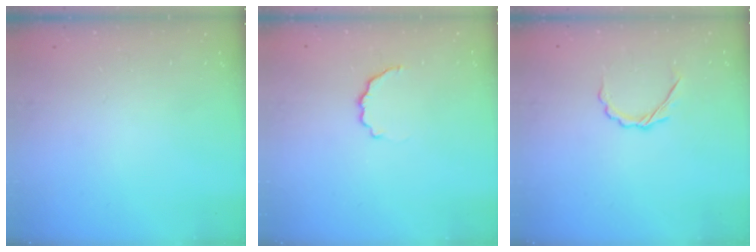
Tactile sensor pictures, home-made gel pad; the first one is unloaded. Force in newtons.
{"total": 3.7, "press": 3.5, "slide": 1.1}
{"total": 4.6, "press": 4.5, "slide": 1.1}